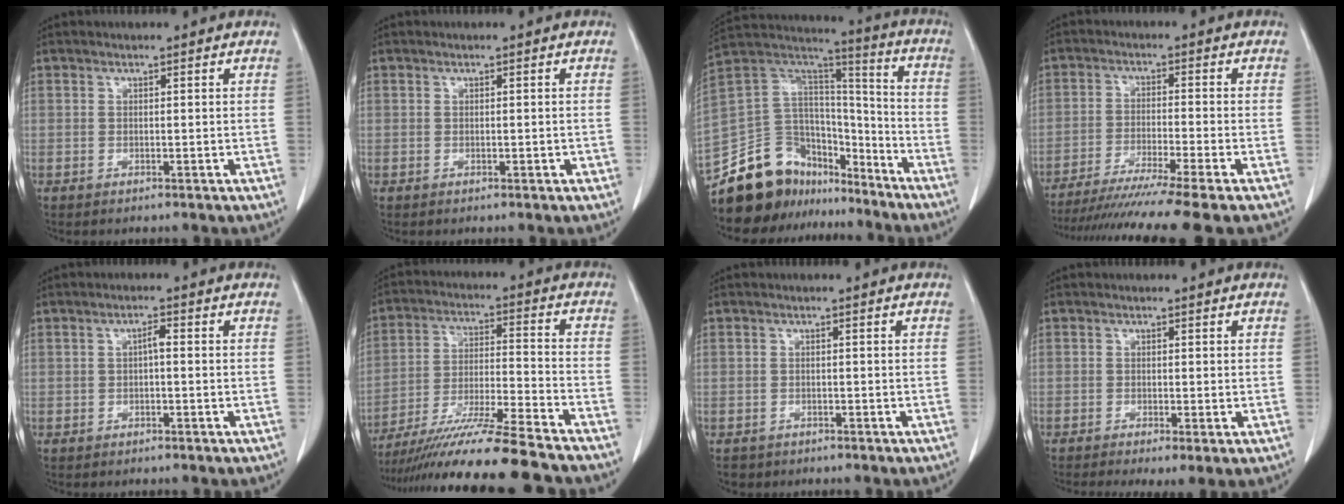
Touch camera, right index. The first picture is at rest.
{"total": 0.8, "force": [-0.2, 0.4, 0.6], "torque": [-0.008, 0.002, 0.001]}
{"total": 19.8, "force": [-16.1, 9.9, 6.1], "torque": [-0.116, 0.071, -0.270]}
{"total": 15.2, "force": [-12.7, -2.1, 8.1], "torque": [-0.129, -0.042, -0.200]}
{"total": 1.5, "force": [0.0, 0.4, 1.4], "torque": [-0.025, 0.004, 0.000]}
{"total": 18.7, "force": [-15.7, -1.0, 10.0], "torque": [-0.183, -0.034, -0.271]}
{"total": 1.7, "force": [-1.2, 1.2, -0.1], "torque": [-0.010, 0.002, -0.020]}
{"total": 3.8, "force": [-1.9, 0.9, 3.1], "torque": [-0.051, -0.015, -0.033]}